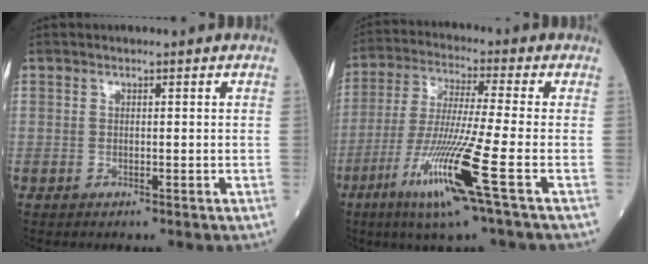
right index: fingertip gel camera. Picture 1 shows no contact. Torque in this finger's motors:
{"motor_torque": [0.60, -0.34, 0.34, 0.21]}